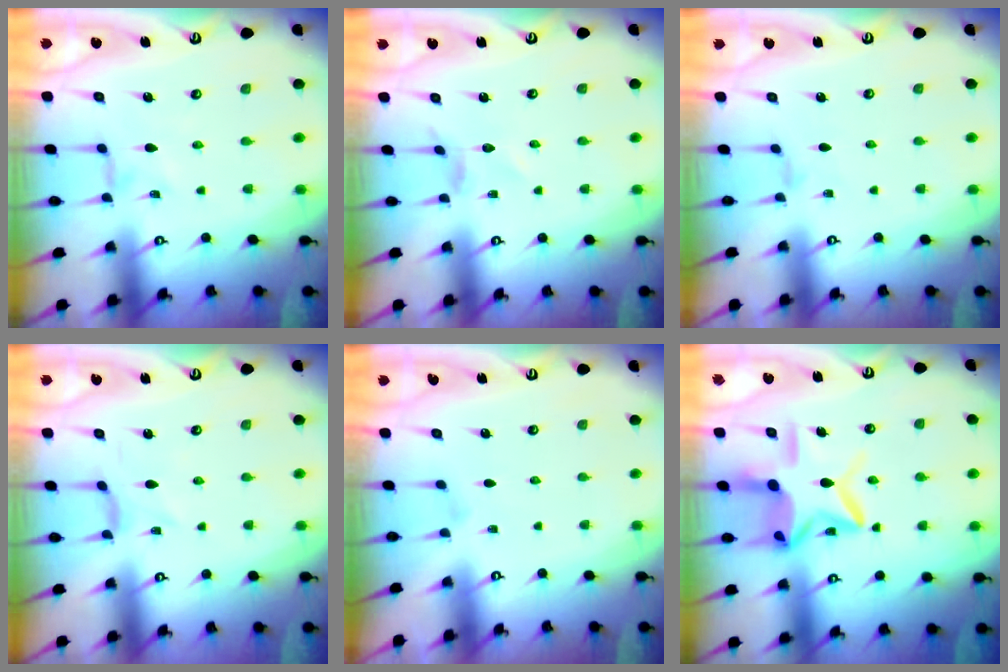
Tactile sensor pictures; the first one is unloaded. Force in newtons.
{"total": 2.2, "press": 2.2, "slide": 0.1}
{"total": 0.6, "press": 0.6, "slide": 0.2}
{"total": 1.8, "press": 1.7, "slide": 0.4}
{"total": 0.7, "press": 0.6, "slide": 0.3}
{"total": 14.9, "press": 14.8, "slide": 1.1}